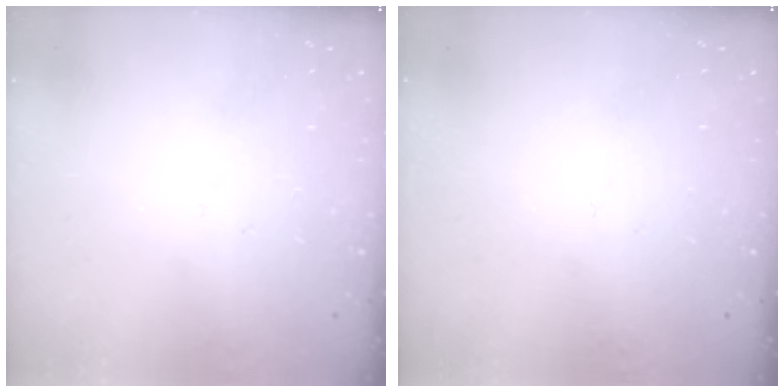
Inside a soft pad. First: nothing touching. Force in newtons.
{"total": 0.0}